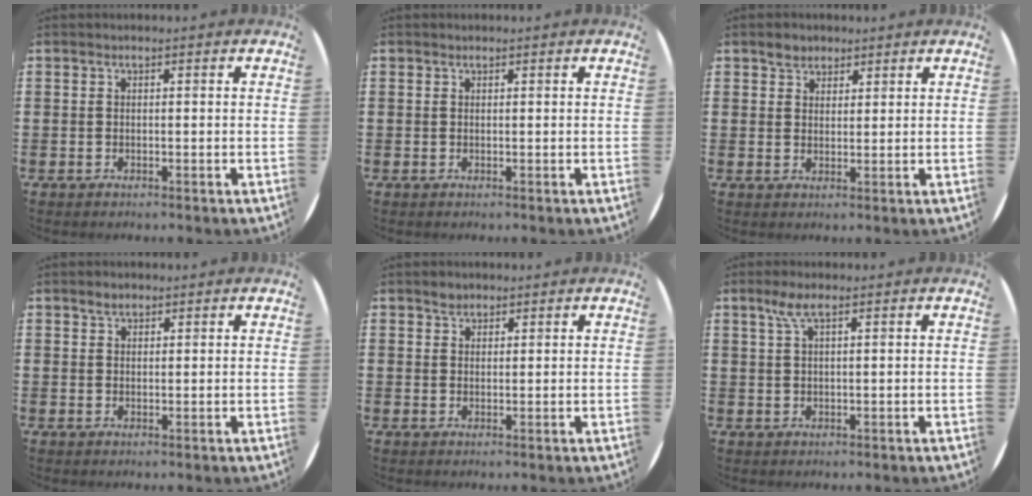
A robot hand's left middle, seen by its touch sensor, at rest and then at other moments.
{"total": 0.0}
{"total": 2.4, "force": [2.0, 1.3, 0.2], "torque": [0.001, 0.000, 0.038]}
{"total": 1.6, "force": [1.3, 0.7, 0.4], "torque": [-0.002, 0.000, 0.023]}
{"total": 1.6, "force": [1.4, 0.7, 0.1], "torque": [0.004, -0.002, 0.026]}
{"total": 3.1, "force": [1.8, 0.7, 2.5], "torque": [-0.053, 0.007, 0.030]}